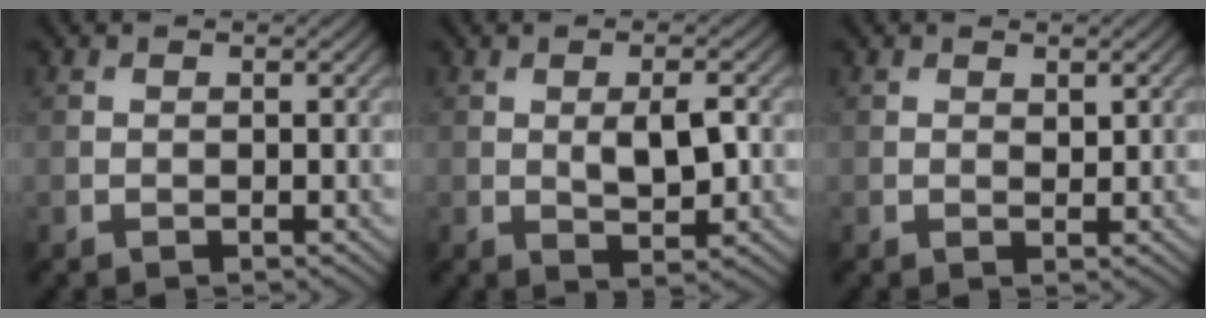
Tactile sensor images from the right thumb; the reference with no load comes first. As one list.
[{"total": 4.0, "force": [0.3, 1.6, 3.7], "torque": [-0.068, 0.000, 0.007]}, {"total": 1.0, "force": [0.6, 0.5, 0.6], "torque": [-0.011, -0.003, 0.012]}]